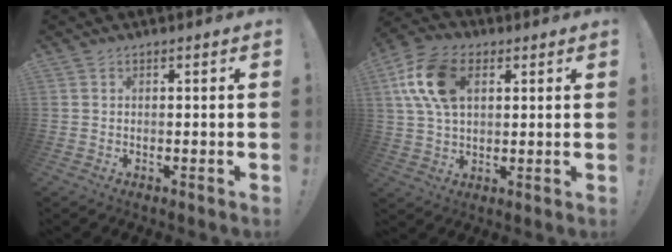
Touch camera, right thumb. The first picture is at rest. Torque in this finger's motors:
{"motor_torque": [0.37, 0.41, 0.70, 0.47, 0.18]}